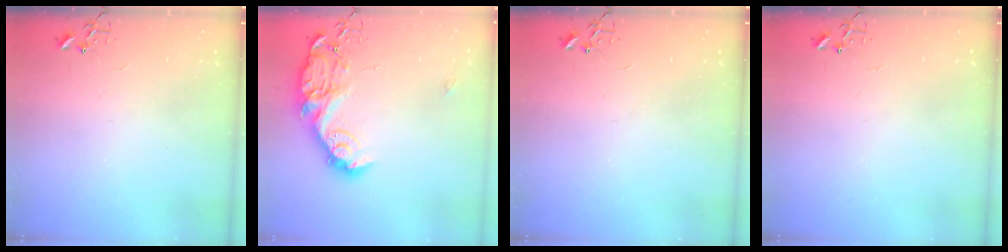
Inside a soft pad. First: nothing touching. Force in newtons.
{"total": 16.6, "press": 16.5, "slide": 1.3}
{"total": 0.0}
{"total": 0.0}